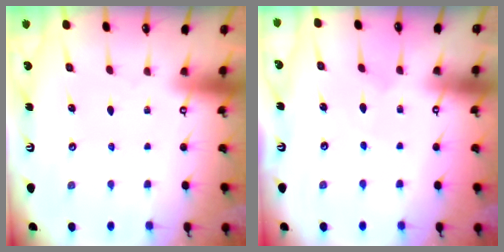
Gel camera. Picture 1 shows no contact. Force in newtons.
{"total": 3.4, "press": 3.4, "slide": 0.3}